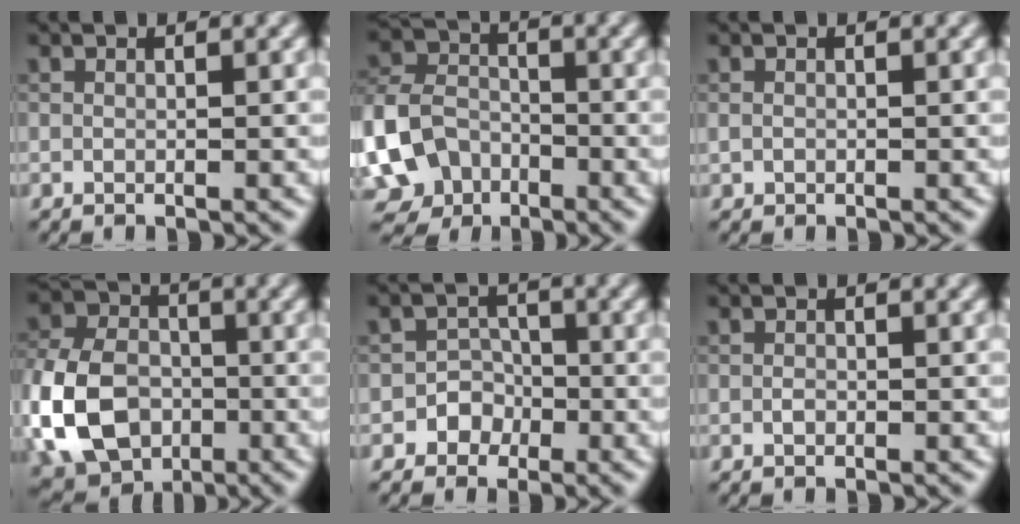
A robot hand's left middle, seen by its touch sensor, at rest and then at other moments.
{"total": 9.6, "force": [-4.5, 7.4, 4.0], "torque": [-0.078, -0.018, -0.097]}
{"total": 0.5, "force": [0.0, 0.4, 0.3], "torque": [-0.003, -0.003, 0.000]}
{"total": 11.6, "force": [-3.2, 8.5, 7.2], "torque": [-0.174, -0.010, -0.075]}
{"total": 2.8, "force": [-1.3, 2.4, 0.3], "torque": [0.030, 0.010, -0.037]}
{"total": 0.5, "force": [-0.2, 0.4, 0.3], "torque": [-0.007, 0.001, -0.004]}